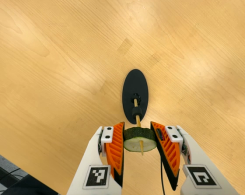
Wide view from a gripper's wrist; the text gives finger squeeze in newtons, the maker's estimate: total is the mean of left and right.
{"total": 12.3, "left": 12.5, "right": 12.1}